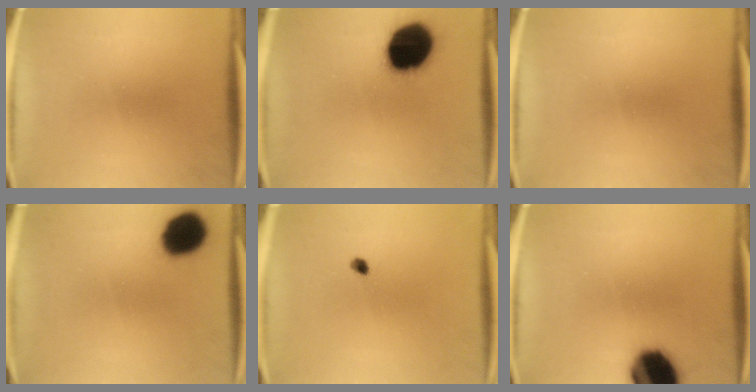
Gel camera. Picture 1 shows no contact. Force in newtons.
{"total": 19.3}
{"total": 0.0}
{"total": 13.0}
{"total": 1.2}
{"total": 18.4}